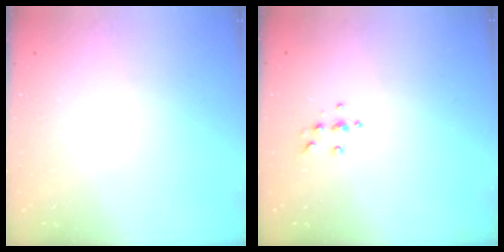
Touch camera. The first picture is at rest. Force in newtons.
{"total": 4.6, "press": 4.5, "slide": 0.5}